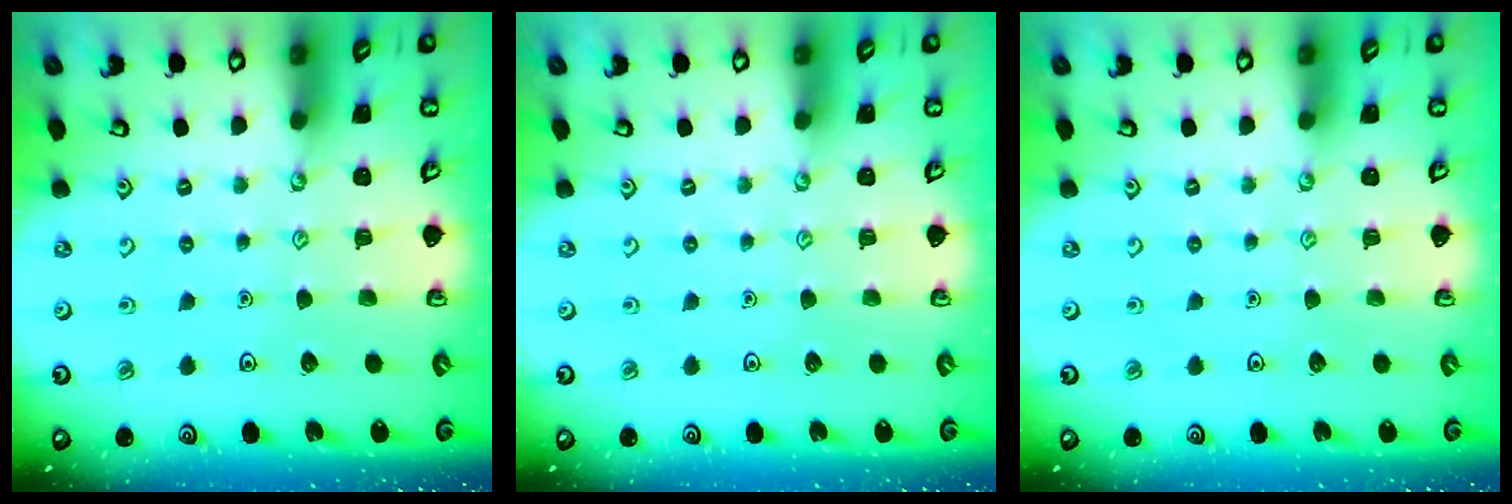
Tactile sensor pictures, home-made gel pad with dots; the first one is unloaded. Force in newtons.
{"total": 0.0}
{"total": 0.0}